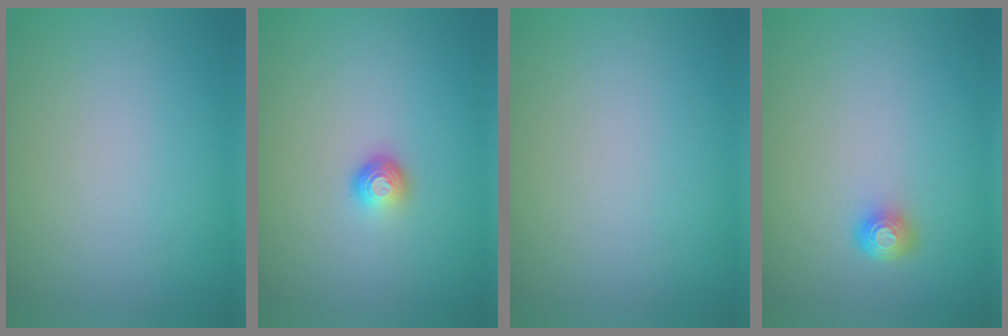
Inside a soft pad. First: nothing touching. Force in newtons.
{"total": 1.4, "press": 1.0, "slide": 1.0}
{"total": 0.0}
{"total": 1.7, "press": 1.3, "slide": 1.2}